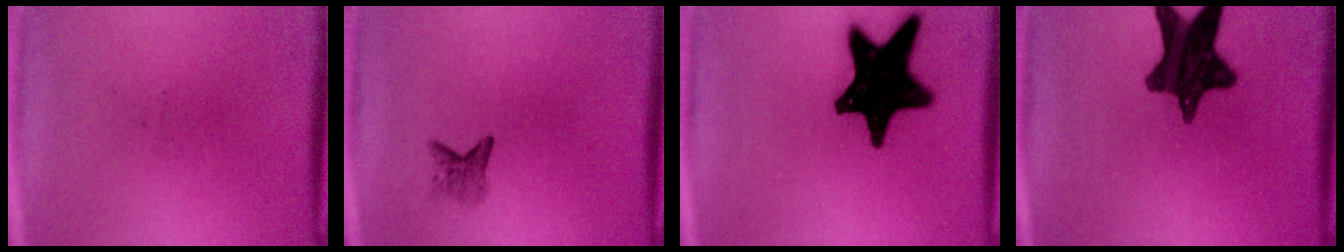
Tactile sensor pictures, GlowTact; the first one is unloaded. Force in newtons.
{"total": 1.8}
{"total": 19.6}
{"total": 13.5}